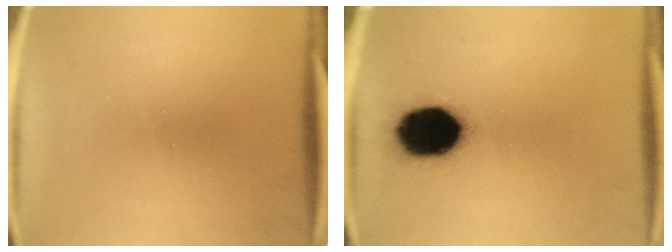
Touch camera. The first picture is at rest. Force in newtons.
{"total": 17.5}